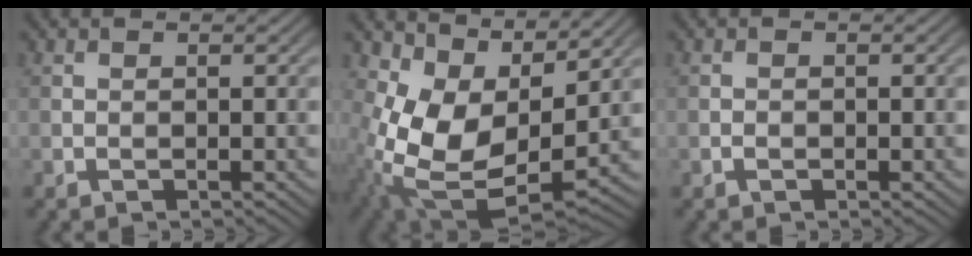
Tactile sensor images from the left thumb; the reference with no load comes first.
{"total": 12.1, "force": [3.4, 6.9, 9.3], "torque": [-0.196, -0.013, 0.066]}
{"total": 0.8, "force": [-0.4, 0.5, 0.5], "torque": [-0.007, 0.000, -0.007]}